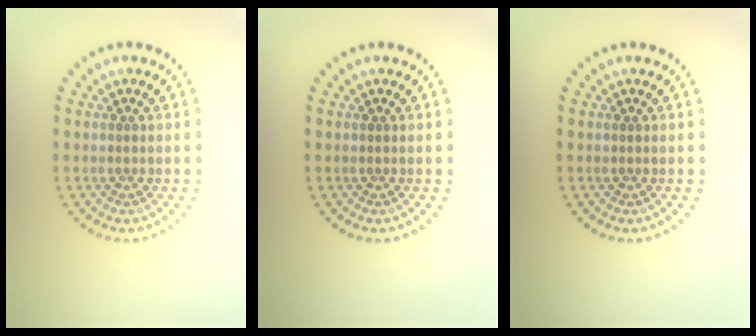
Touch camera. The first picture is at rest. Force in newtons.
{"total": 0.0}
{"total": 0.0}